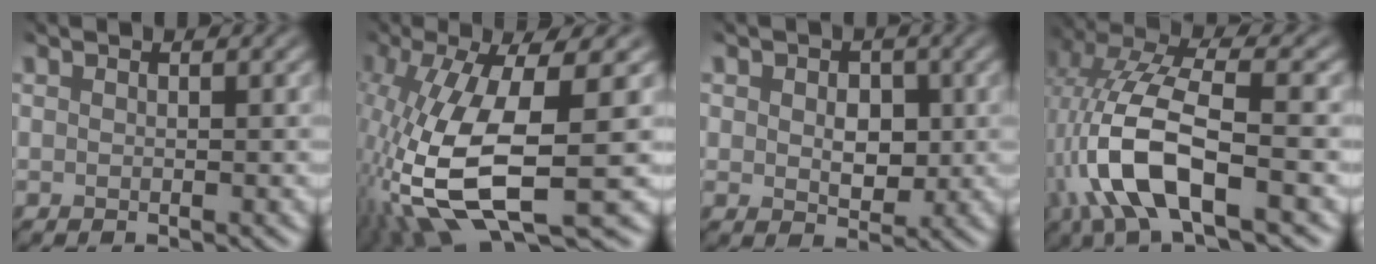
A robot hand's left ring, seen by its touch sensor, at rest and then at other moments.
{"total": 11.5, "force": [-4.1, 3.0, 10.3], "torque": [-0.250, -0.027, -0.035]}
{"total": 2.1, "force": [-1.3, 1.5, 0.8], "torque": [-0.039, -0.025, 0.010]}
{"total": 7.4, "force": [-4.8, 1.5, 5.4], "torque": [-0.152, -0.009, -0.065]}